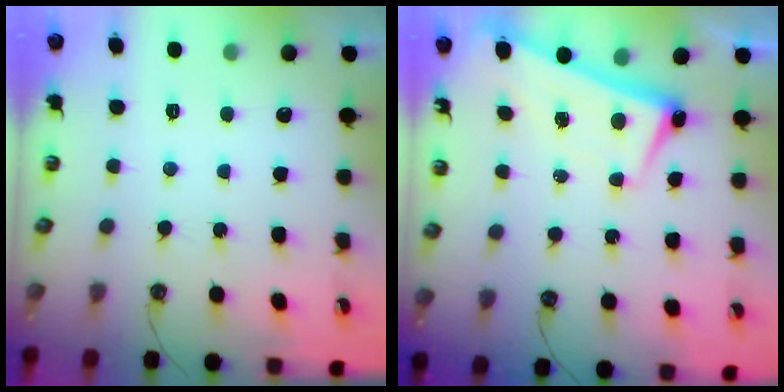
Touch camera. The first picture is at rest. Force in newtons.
{"total": 2.4, "press": 2.3, "slide": 0.7}